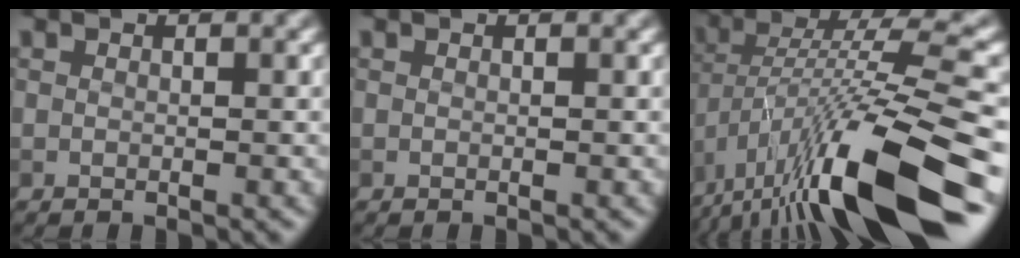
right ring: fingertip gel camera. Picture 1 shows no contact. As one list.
[{"total": 0.0}, {"total": 13.6, "force": [-6.8, 3.1, 11.3], "torque": [-0.199, 0.015, -0.113]}]